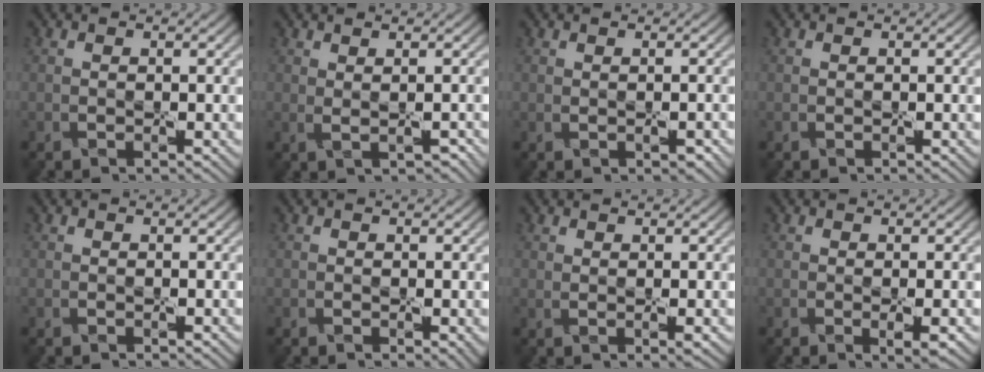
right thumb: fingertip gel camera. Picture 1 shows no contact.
{"total": 1.6, "force": [0.7, 0.3, 1.4], "torque": [-0.030, 0.002, 0.015]}
{"total": 0.9, "force": [0.0, 0.3, 0.9], "torque": [-0.015, -0.001, 0.004]}
{"total": 0.0}
{"total": 0.0}
{"total": 0.7, "force": [0.0, 0.3, 0.6], "torque": [-0.008, -0.004, 0.000]}
{"total": 1.6, "force": [0.7, 0.2, 1.4], "torque": [-0.029, 0.001, 0.014]}
{"total": 1.6, "force": [-0.2, 0.2, 1.6], "torque": [-0.032, -0.005, -0.002]}